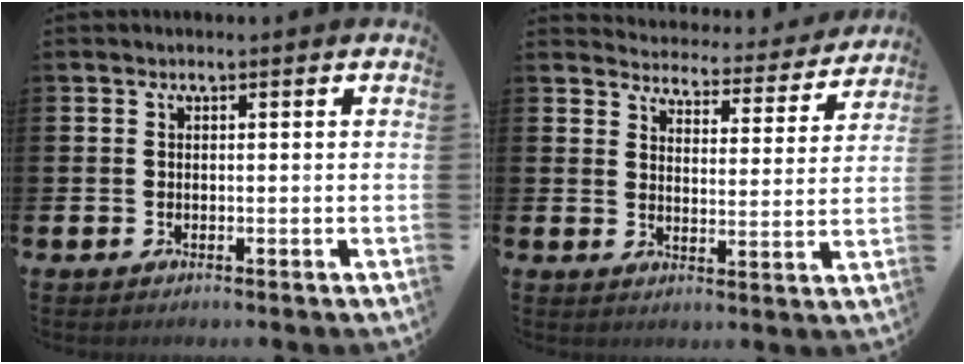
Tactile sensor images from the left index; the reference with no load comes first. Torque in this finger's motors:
{"motor_torque": [0.86, -1.28, 0.20, -0.01]}